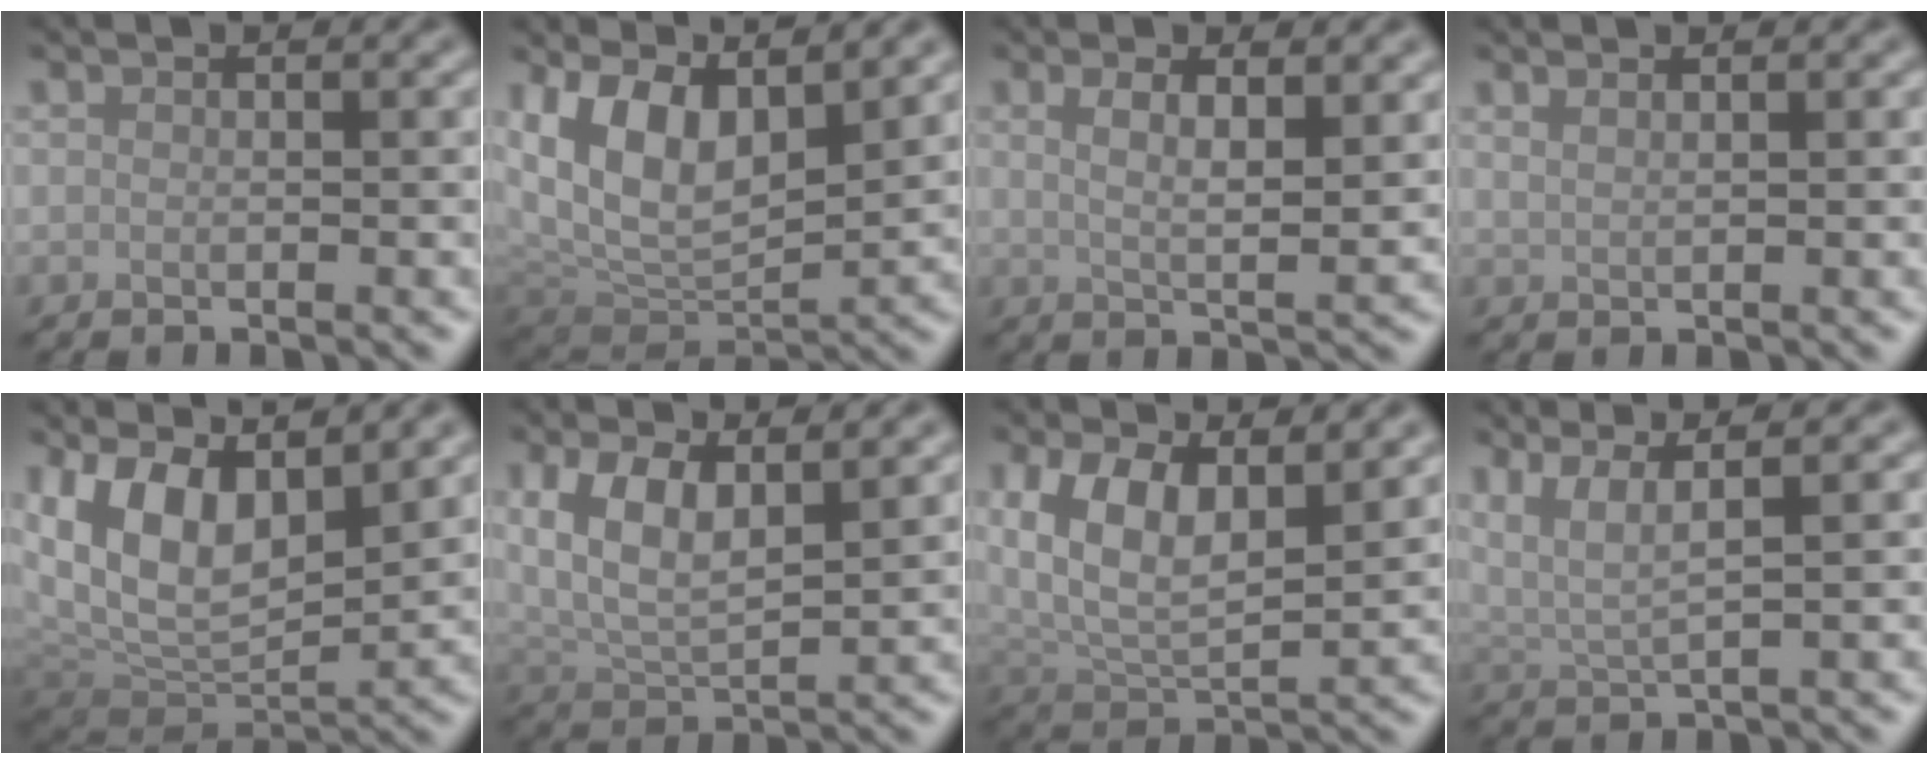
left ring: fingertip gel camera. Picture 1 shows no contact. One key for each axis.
{"total": 9.1, "fx": 3.8, "fy": 4.7, "fz": 6.8, "tx": -0.129, "ty": -0.008, "tz": 0.068}
{"total": 3.5, "fx": 1.6, "fy": 1.0, "fz": 3.0, "tx": -0.043, "ty": -0.004, "tz": 0.026}
{"total": 1.2, "fx": 1.0, "fy": 0.4, "fz": 0.5, "tx": -0.009, "ty": -0.002, "tz": 0.017}
{"total": 10.0, "fx": 4.0, "fy": 5.1, "fz": 7.6, "tx": -0.136, "ty": -0.008, "tz": 0.073}
{"total": 6.7, "fx": 3.0, "fy": 3.2, "fz": 5.1, "tx": -0.104, "ty": 0.003, "tz": 0.052}
{"total": 8.8, "fx": 3.7, "fy": 4.6, "fz": 6.5, "tx": -0.118, "ty": -0.003, "tz": 0.060}
{"total": 4.3, "fx": 2.4, "fy": 0.9, "fz": 3.5, "tx": -0.074, "ty": 0.008, "tz": 0.050}